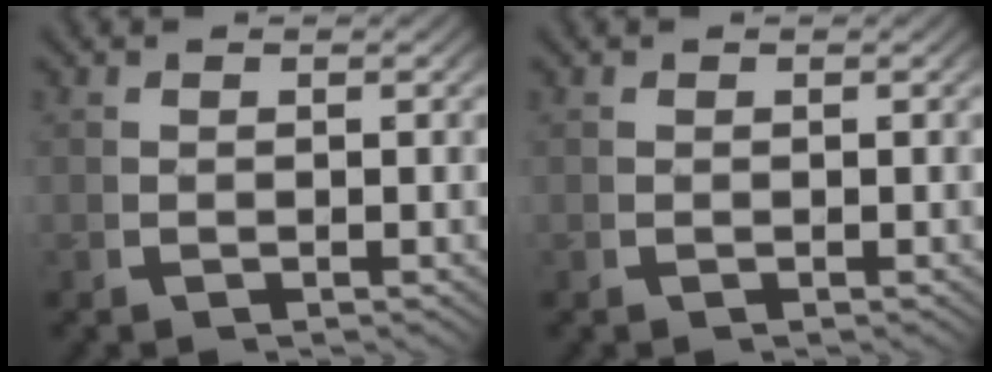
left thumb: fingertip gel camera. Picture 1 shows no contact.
{"total": 0.0}